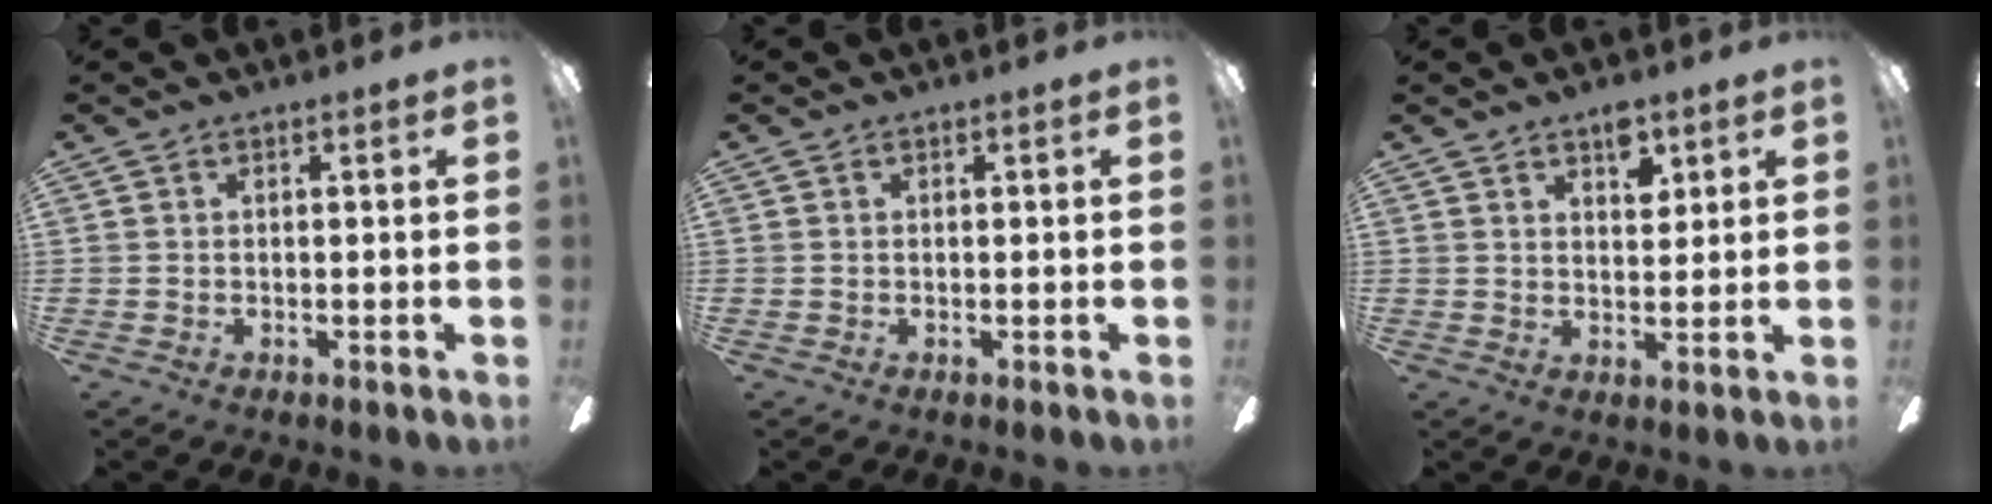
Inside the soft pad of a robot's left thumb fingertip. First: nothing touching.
{"total": 0.0}
{"total": 5.7, "force": [3.8, 2.8, 3.2], "torque": [-0.029, -0.018, 0.061]}